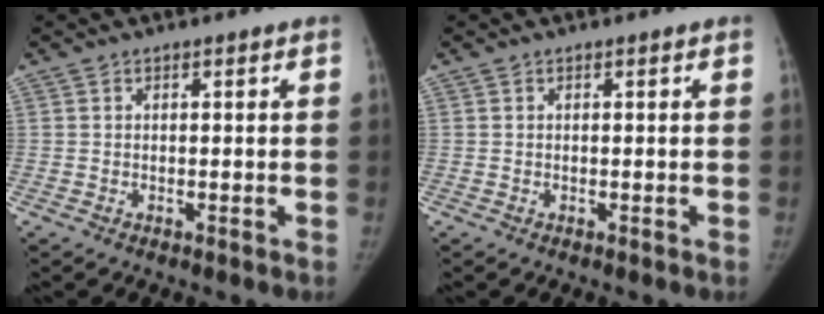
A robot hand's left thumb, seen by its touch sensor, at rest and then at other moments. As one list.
[{"total": 0.0}]